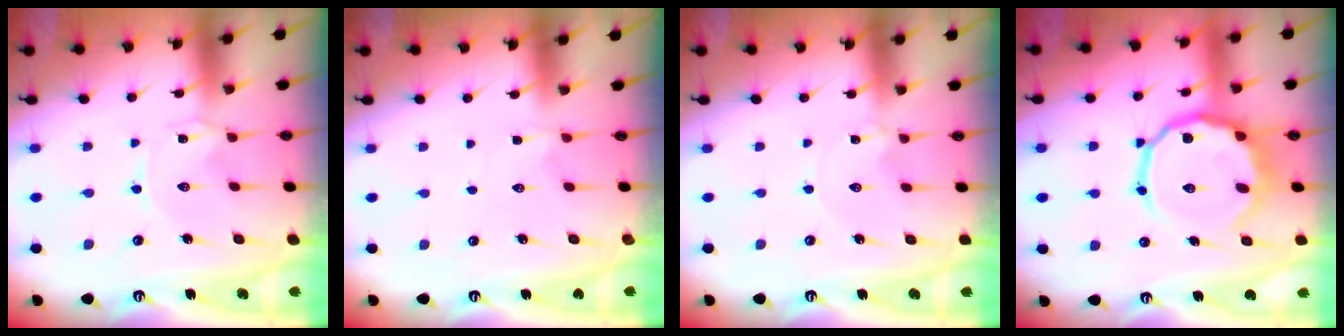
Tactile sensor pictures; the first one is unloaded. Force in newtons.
{"total": 1.6, "press": 1.6, "slide": 0.4}
{"total": 0.6, "press": 0.5, "slide": 0.2}
{"total": 14.4, "press": 14.2, "slide": 2.3}